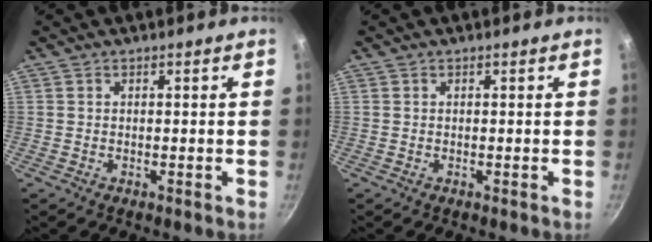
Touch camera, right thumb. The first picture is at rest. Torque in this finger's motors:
{"motor_torque": [-0.13, 0.13, 0.00, 0.00, 0.00]}